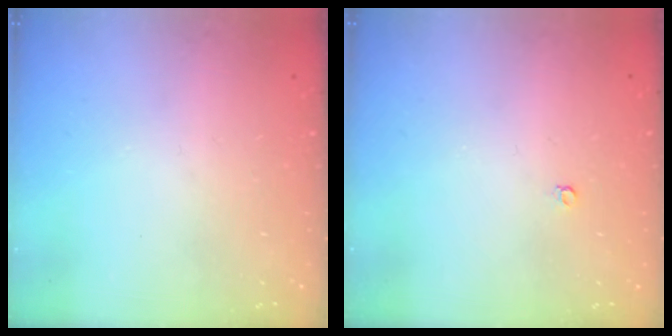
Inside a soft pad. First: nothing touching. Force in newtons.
{"total": 3.6, "press": 3.6, "slide": 0.6}